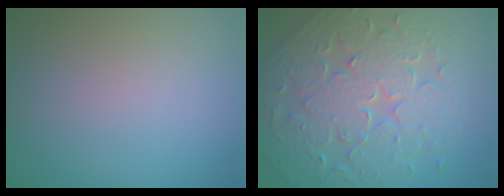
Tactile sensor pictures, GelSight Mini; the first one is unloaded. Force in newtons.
{"total": 9.1, "press": 6.7, "slide": 6.2}